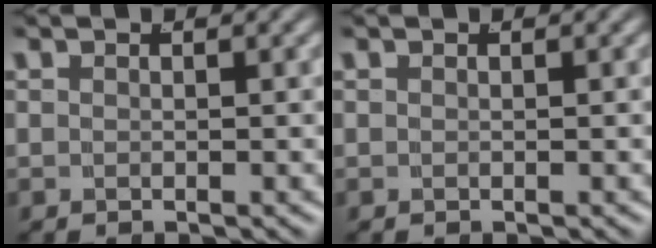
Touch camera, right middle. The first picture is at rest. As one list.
[{"total": 0.0}]